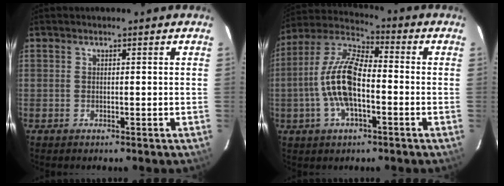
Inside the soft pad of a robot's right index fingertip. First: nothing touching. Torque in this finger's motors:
{"motor_torque": [2.10, -0.04, 0.61, 0.12]}